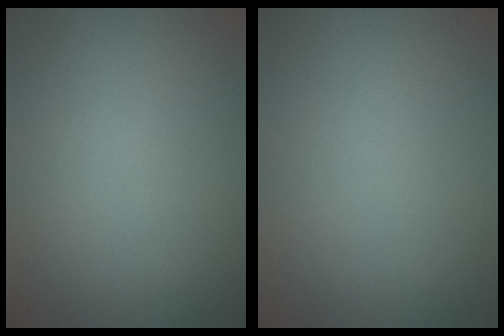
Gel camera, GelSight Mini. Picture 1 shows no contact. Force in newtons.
{"total": 0.0}